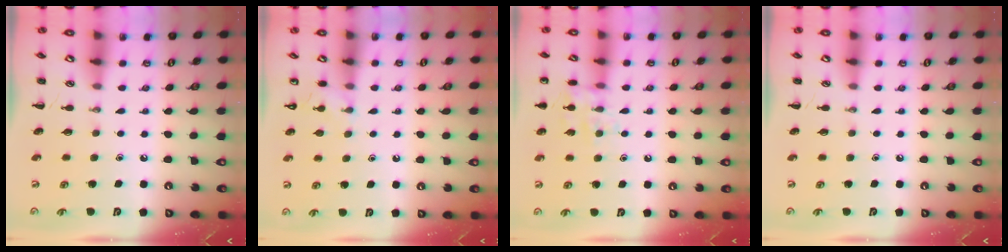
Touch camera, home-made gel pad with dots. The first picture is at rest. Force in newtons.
{"total": 3.7, "press": 3.5, "slide": 1.4}
{"total": 9.0, "press": 9.0, "slide": 0.8}
{"total": 0.0}